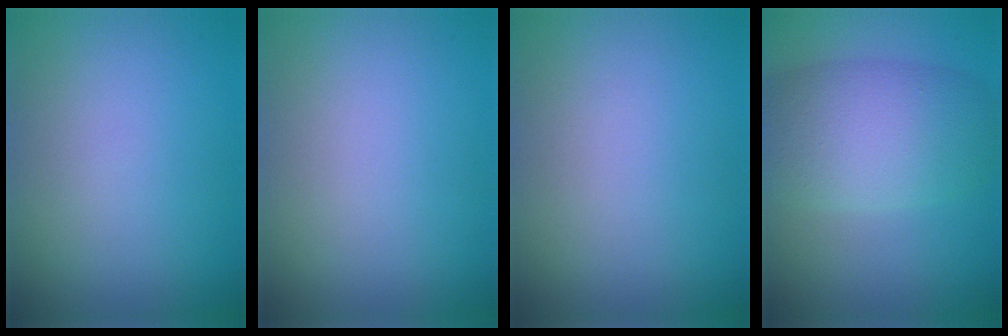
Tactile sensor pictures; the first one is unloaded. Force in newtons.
{"total": 0.0}
{"total": 0.0}
{"total": 7.5, "press": 7.5, "slide": 0.2}